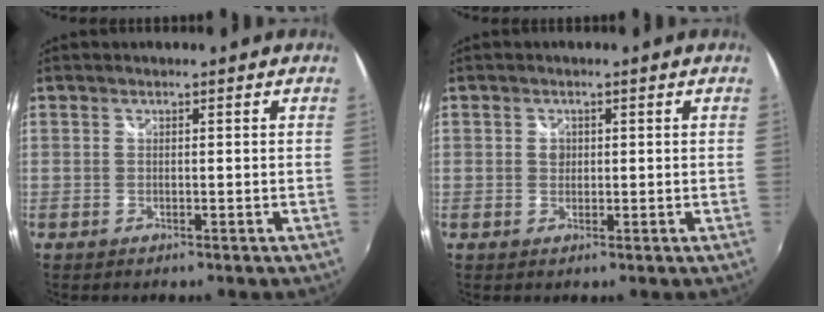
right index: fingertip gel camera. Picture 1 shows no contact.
{"total": 1.6, "force": [0.2, 1.5, 0.6], "torque": [-0.006, 0.003, 0.002]}